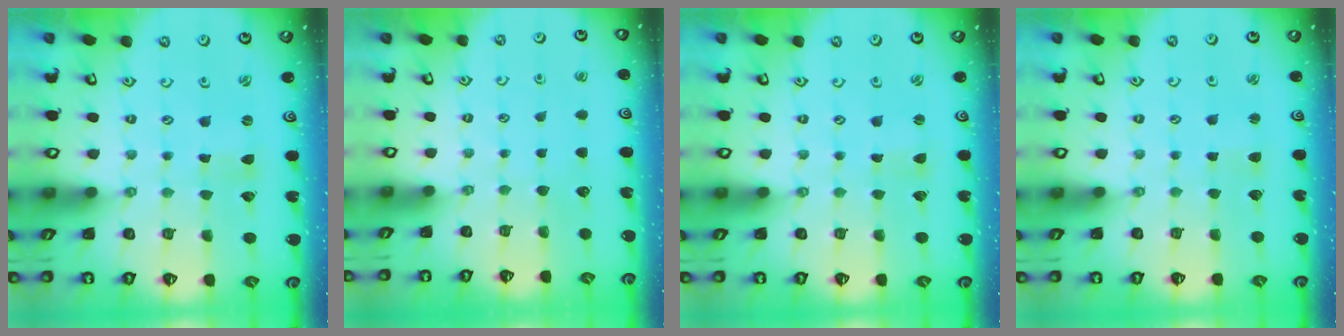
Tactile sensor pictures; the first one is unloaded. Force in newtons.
{"total": 0.0}
{"total": 0.7, "press": 0.7, "slide": 0.2}
{"total": 1.2, "press": 1.2, "slide": 0.2}